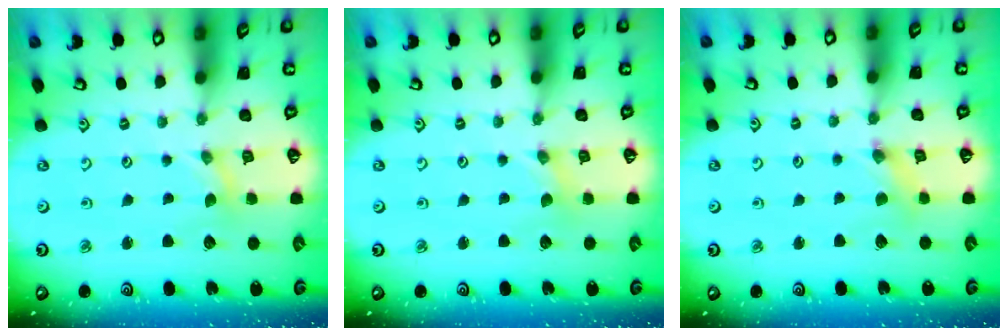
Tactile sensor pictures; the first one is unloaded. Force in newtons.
{"total": 0.0}
{"total": 1.2, "press": 1.1, "slide": 0.2}